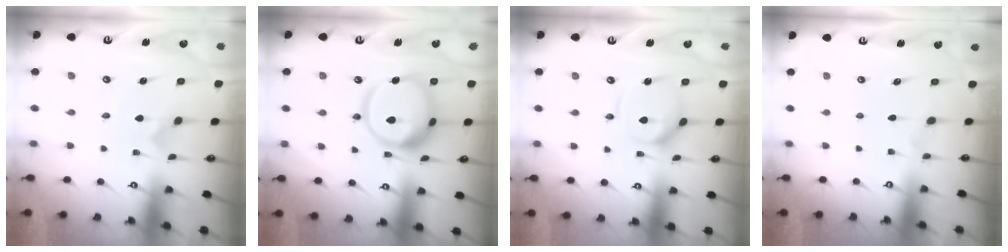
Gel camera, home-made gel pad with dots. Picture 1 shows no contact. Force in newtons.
{"total": 14.5, "press": 14.5, "slide": 1.2}
{"total": 7.2, "press": 7.2, "slide": 0.7}
{"total": 0.0}